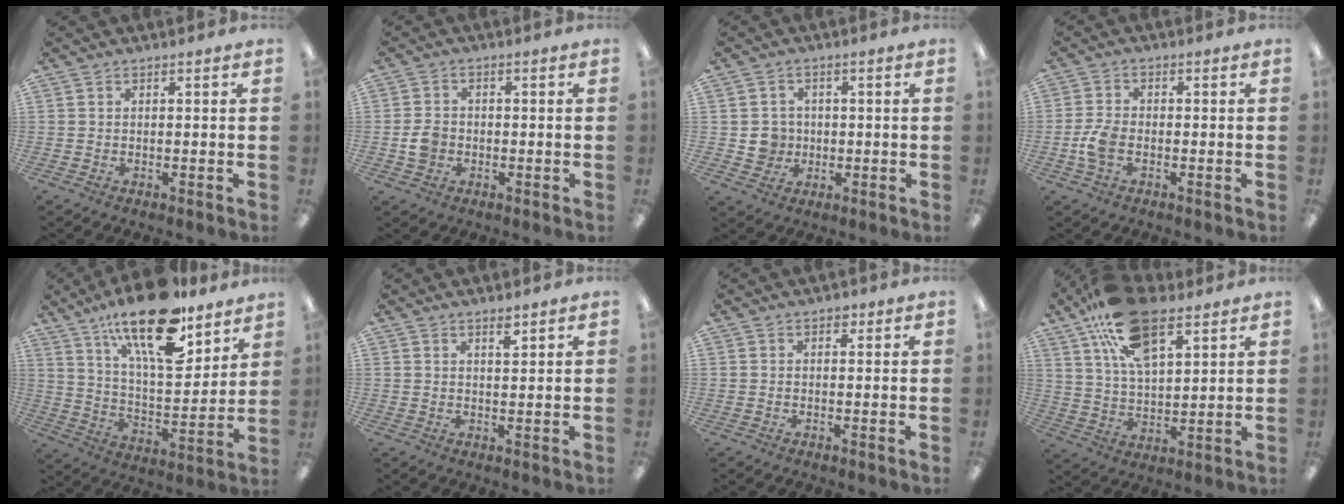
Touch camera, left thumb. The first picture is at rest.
{"total": 4.3, "force": [-0.9, 3.4, 2.4], "torque": [-0.046, 0.005, -0.017]}
{"total": 5.0, "force": [-0.2, 4.9, 1.0], "torque": [-0.013, 0.008, -0.004]}
{"total": 5.4, "force": [-1.4, 3.2, 4.1], "torque": [-0.086, 0.005, -0.026]}
{"total": 21.5, "force": [14.5, 7.8, 13.9], "torque": [-0.231, -0.082, 0.244]}
{"total": 2.4, "force": [1.9, 0.4, 1.4], "torque": [-0.023, -0.004, 0.033]}
{"total": 1.2, "force": [0.6, 0.9, 0.5], "torque": [-0.003, -0.001, 0.009]}
{"total": 19.1, "force": [11.1, 9.2, 12.6], "torque": [-0.223, -0.030, 0.195]}